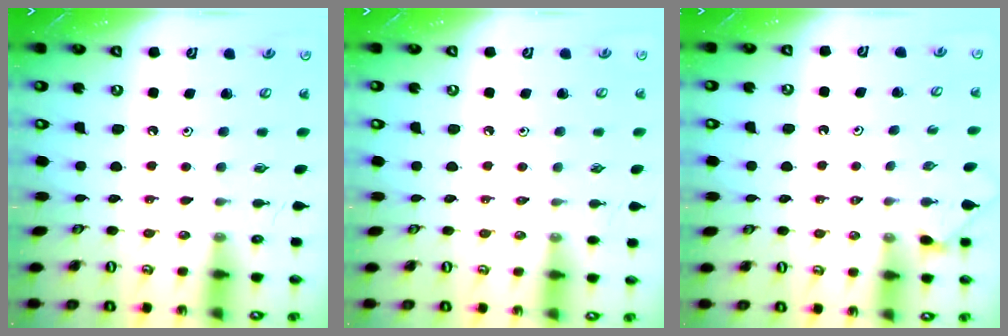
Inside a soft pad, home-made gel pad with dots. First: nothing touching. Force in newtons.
{"total": 1.9, "press": 1.8, "slide": 0.3}
{"total": 3.0, "press": 2.9, "slide": 0.4}